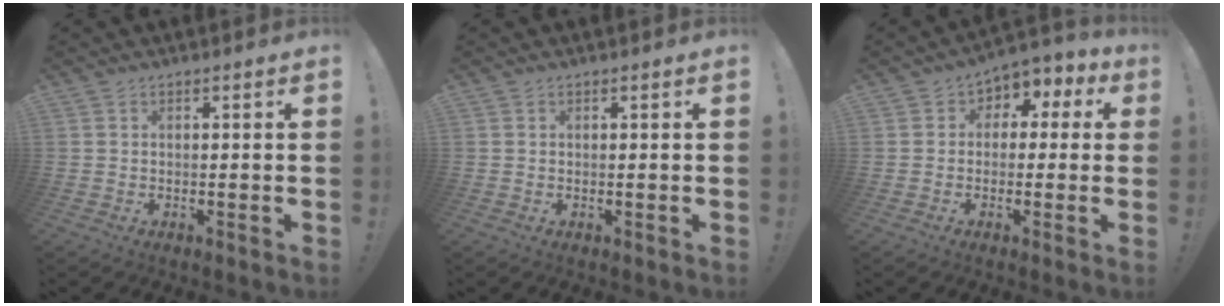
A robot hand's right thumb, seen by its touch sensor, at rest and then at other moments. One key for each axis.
{"total": 0.0}
{"total": 5.0, "fx": -0.9, "fy": 4.4, "fz": 2.3, "tx": -0.025, "ty": 0.012, "tz": -0.014}